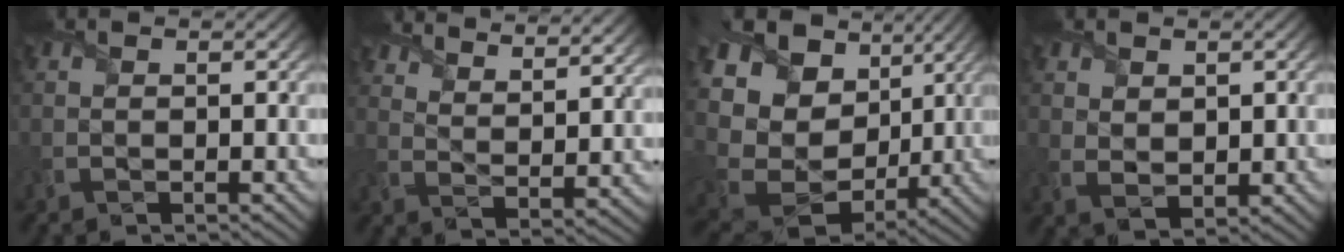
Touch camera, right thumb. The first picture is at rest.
{"total": 9.0, "force": [7.9, 2.1, 3.9], "torque": [-0.076, -0.020, 0.128]}
{"total": 16.3, "force": [3.7, 12.8, 9.3], "torque": [-0.233, -0.020, 0.099]}
{"total": 2.8, "force": [1.4, 2.0, 1.4], "torque": [-0.044, -0.007, 0.022]}